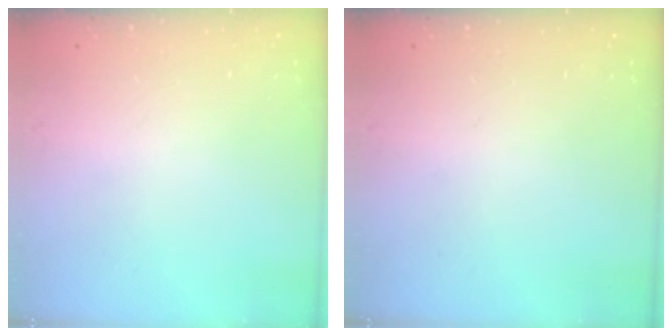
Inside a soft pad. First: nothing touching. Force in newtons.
{"total": 0.0}